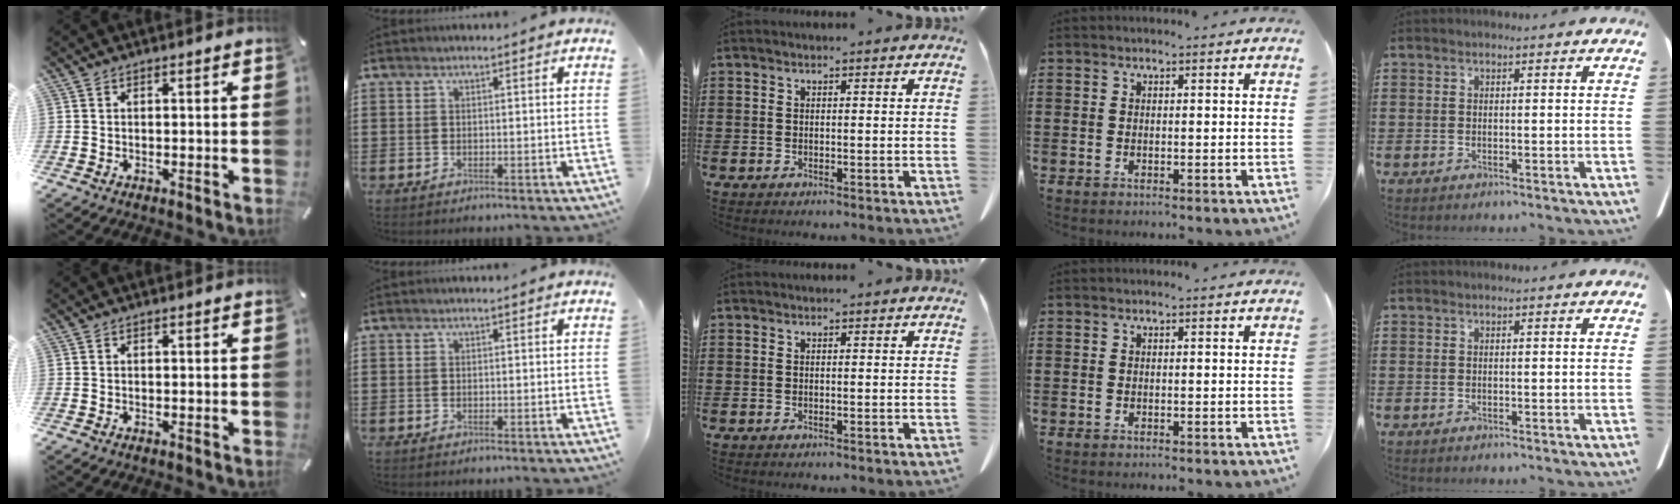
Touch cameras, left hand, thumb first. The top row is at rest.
{}